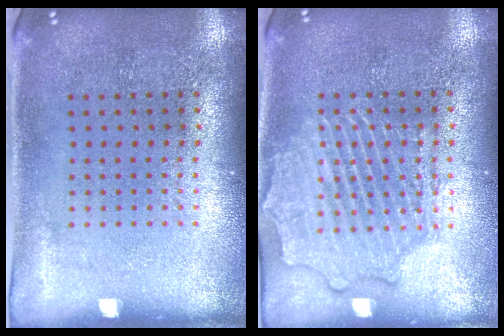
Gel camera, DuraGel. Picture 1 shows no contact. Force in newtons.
{"total": 3.1, "press": 3.1, "slide": 0.3}